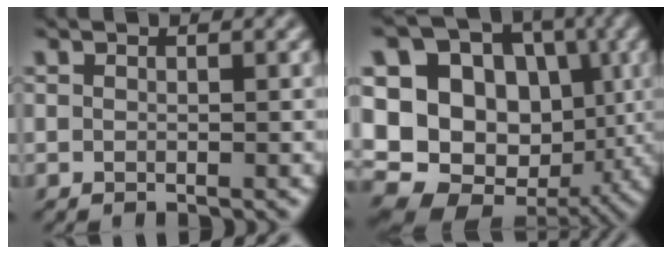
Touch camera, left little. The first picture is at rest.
{"total": 14.1, "force": [0.6, 11.5, 8.2], "torque": [-0.162, -0.002, 0.010]}